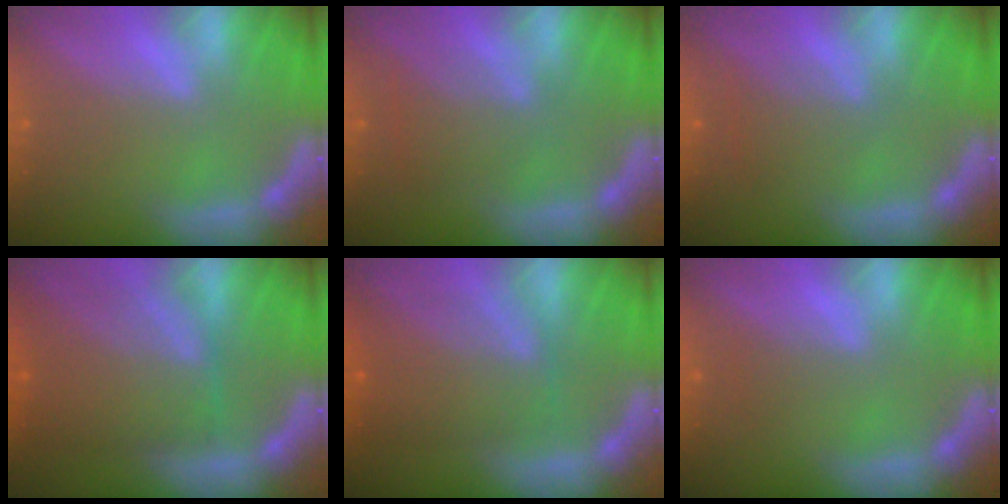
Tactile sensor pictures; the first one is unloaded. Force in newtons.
{"total": 3.4}
{"total": 2.5}
{"total": 9.1}
{"total": 7.1}
{"total": 1.0}